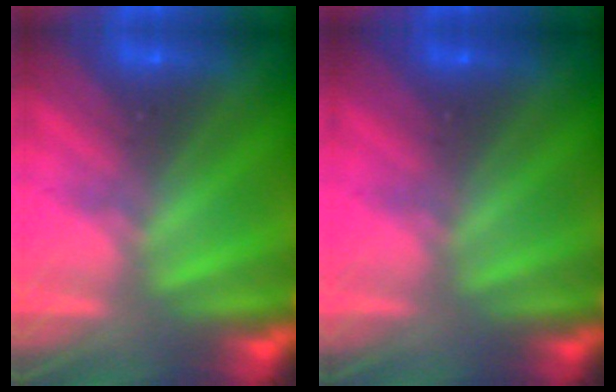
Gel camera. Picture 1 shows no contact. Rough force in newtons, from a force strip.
{"total": 2.4}